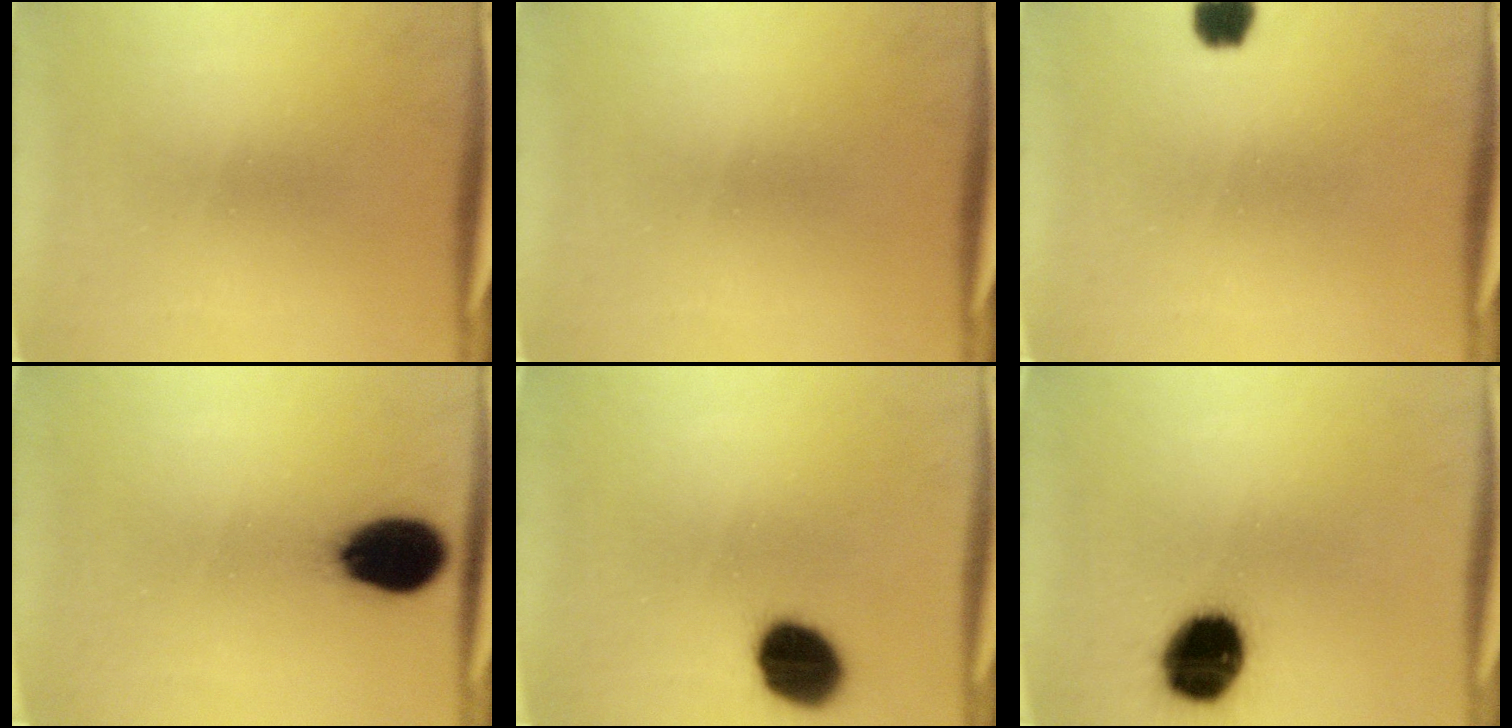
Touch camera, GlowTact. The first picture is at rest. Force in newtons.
{"total": 0.0}
{"total": 3.5}
{"total": 13.5}
{"total": 11.6}
{"total": 15.7}